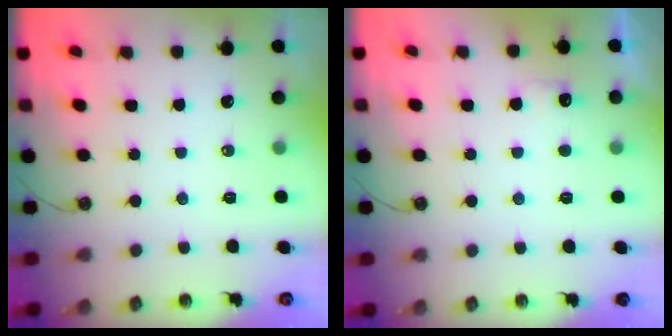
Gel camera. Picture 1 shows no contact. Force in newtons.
{"total": 4.6, "press": 4.4, "slide": 1.3}